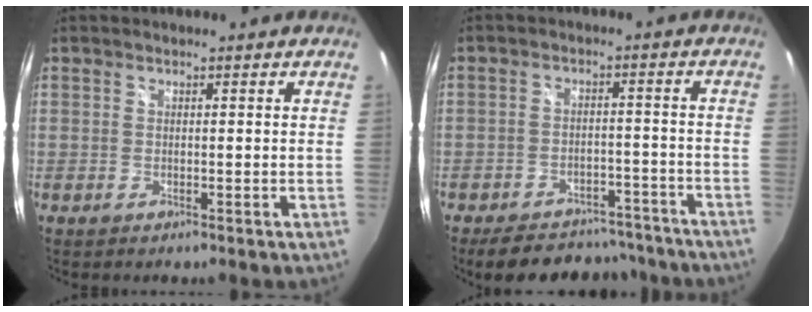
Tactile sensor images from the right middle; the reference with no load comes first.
{"total": 15.7, "force": [-13.4, 6.4, 5.2], "torque": [-0.111, 0.026, -0.165]}